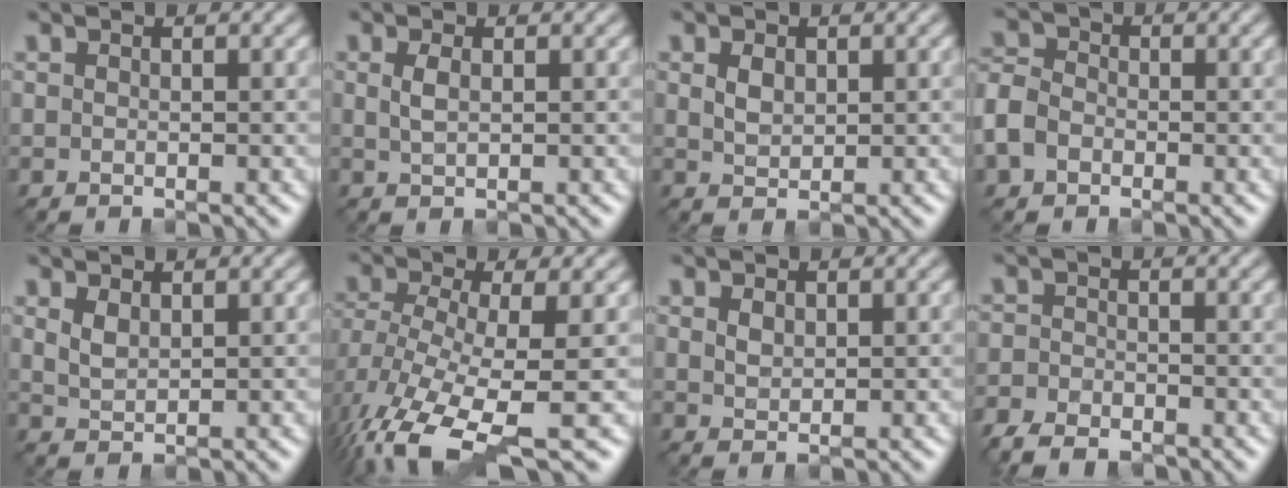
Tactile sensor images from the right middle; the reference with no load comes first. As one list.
[{"total": 1.3, "force": [0.4, 0.4, 1.1], "torque": [-0.026, 0.001, 0.008]}, {"total": 1.7, "force": [0.7, 1.1, 1.1], "torque": [-0.022, 0.000, 0.015]}, {"total": 3.8, "force": [-1.5, 3.0, 2.0], "torque": [-0.049, 0.003, -0.042]}, {"total": 1.5, "force": [0.9, 0.6, 0.9], "torque": [-0.023, 0.000, 0.023]}, {"total": 8.8, "force": [-4.1, 3.2, 7.1], "torque": [-0.146, -0.018, -0.076]}, {"total": 1.2, "force": [0.5, 0.8, 0.8], "torque": [-0.016, -0.001, 0.013]}, {"total": 4.6, "force": [-3.6, 2.1, 1.8], "torque": [-0.035, -0.008, -0.076]}]